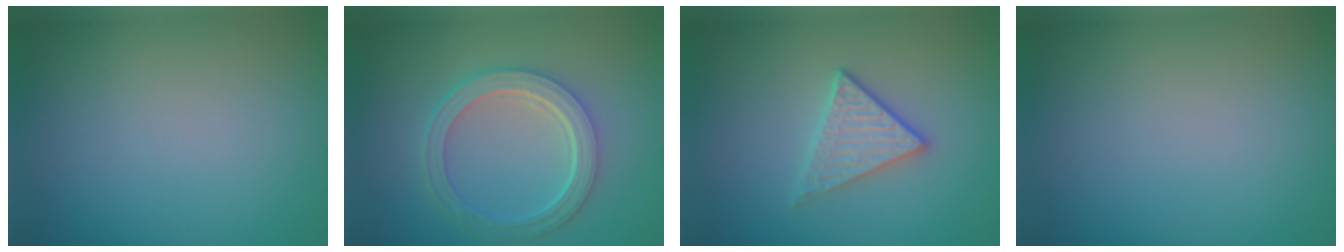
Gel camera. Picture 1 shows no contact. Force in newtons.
{"total": 5.2, "press": 3.9, "slide": 3.4}
{"total": 2.8, "press": 2.6, "slide": 1.1}
{"total": 0.0}